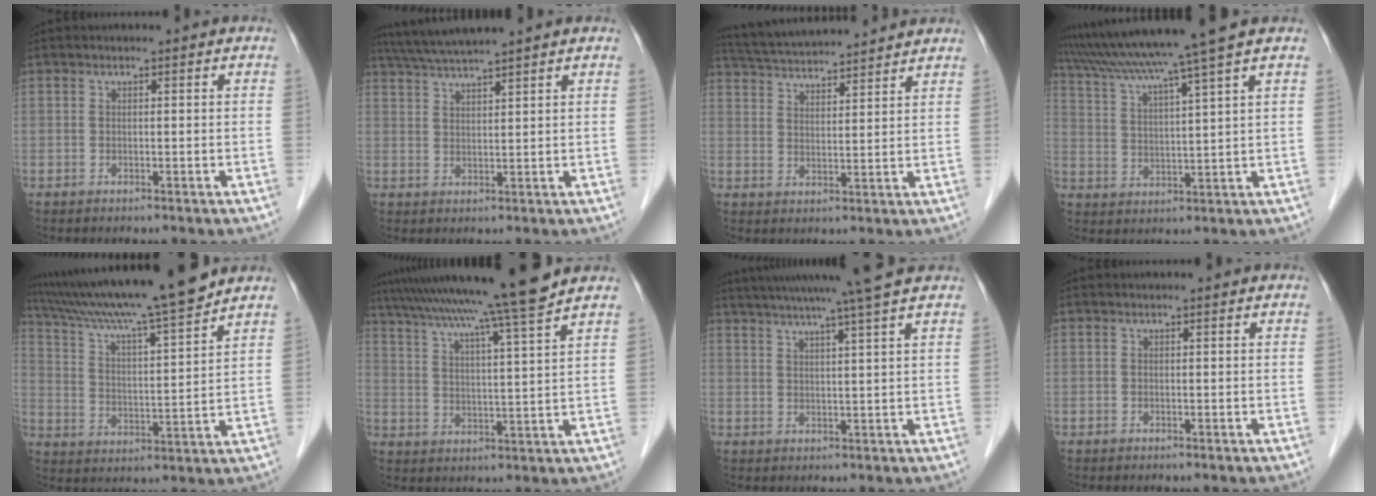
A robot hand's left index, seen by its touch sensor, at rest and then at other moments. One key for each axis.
{"total": 6.8, "fx": 6.0, "fy": -1.1, "fz": 3.1, "tx": -0.060, "ty": 0.022, "tz": 0.105}
{"total": 13.6, "fx": 12.6, "fy": 1.1, "fz": 5.0, "tx": -0.097, "ty": 0.028, "tz": 0.197}
{"total": 13.3, "fx": 10.9, "fy": -2.6, "fz": 7.2, "tx": -0.125, "ty": -0.004, "tz": 0.173}
{"total": 17.0, "fx": 14.8, "fy": -0.9, "fz": 8.3, "tx": -0.145, "ty": 0.000, "tz": 0.240}
{"total": 16.2, "fx": 14.0, "fy": -2.7, "fz": 7.6, "tx": -0.134, "ty": -0.024, "tz": 0.205}
{"total": 11.5, "fx": 9.5, "fy": -2.0, "fz": 6.2, "tx": -0.102, "ty": 0.000, "tz": 0.127}
{"total": 0.0}